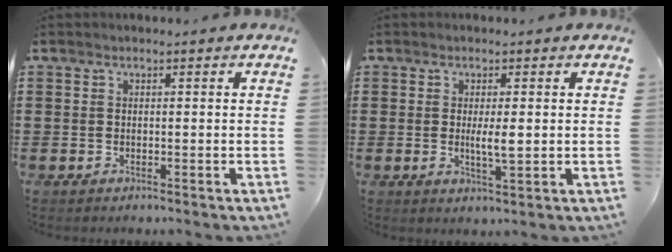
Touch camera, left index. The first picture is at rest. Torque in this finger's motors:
{"motor_torque": [1.01, 0.14, 0.11, 0.07]}